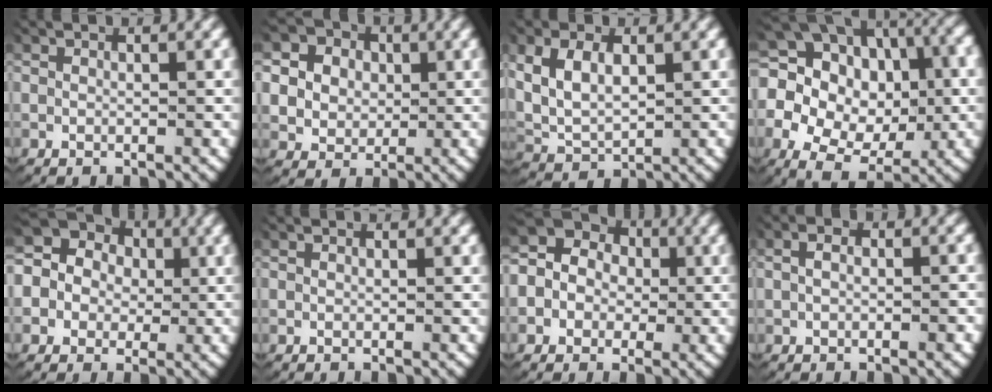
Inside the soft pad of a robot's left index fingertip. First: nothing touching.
{"total": 9.4, "force": [2.3, 8.2, 4.0], "torque": [-0.091, -0.005, 0.033]}
{"total": 7.4, "force": [0.5, 6.0, 4.2], "torque": [-0.120, -0.017, 0.015]}
{"total": 16.8, "force": [1.1, 14.3, 8.8], "torque": [-0.200, -0.029, 0.007]}
{"total": 13.4, "force": [3.3, 11.5, 5.9], "torque": [-0.131, 0.012, 0.023]}
{"total": 0.0}
{"total": 11.6, "force": [2.3, 9.8, 5.7], "torque": [-0.109, 0.013, 0.008]}
{"total": 1.5, "force": [-0.2, 0.9, 1.2], "torque": [-0.025, -0.002, -0.003]}